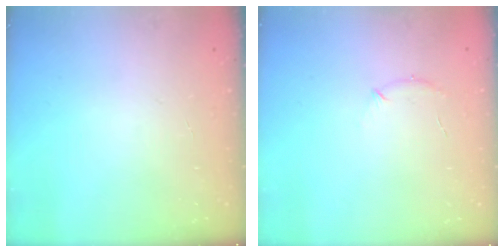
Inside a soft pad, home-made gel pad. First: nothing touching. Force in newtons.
{"total": 6.6, "press": 6.4, "slide": 1.6}